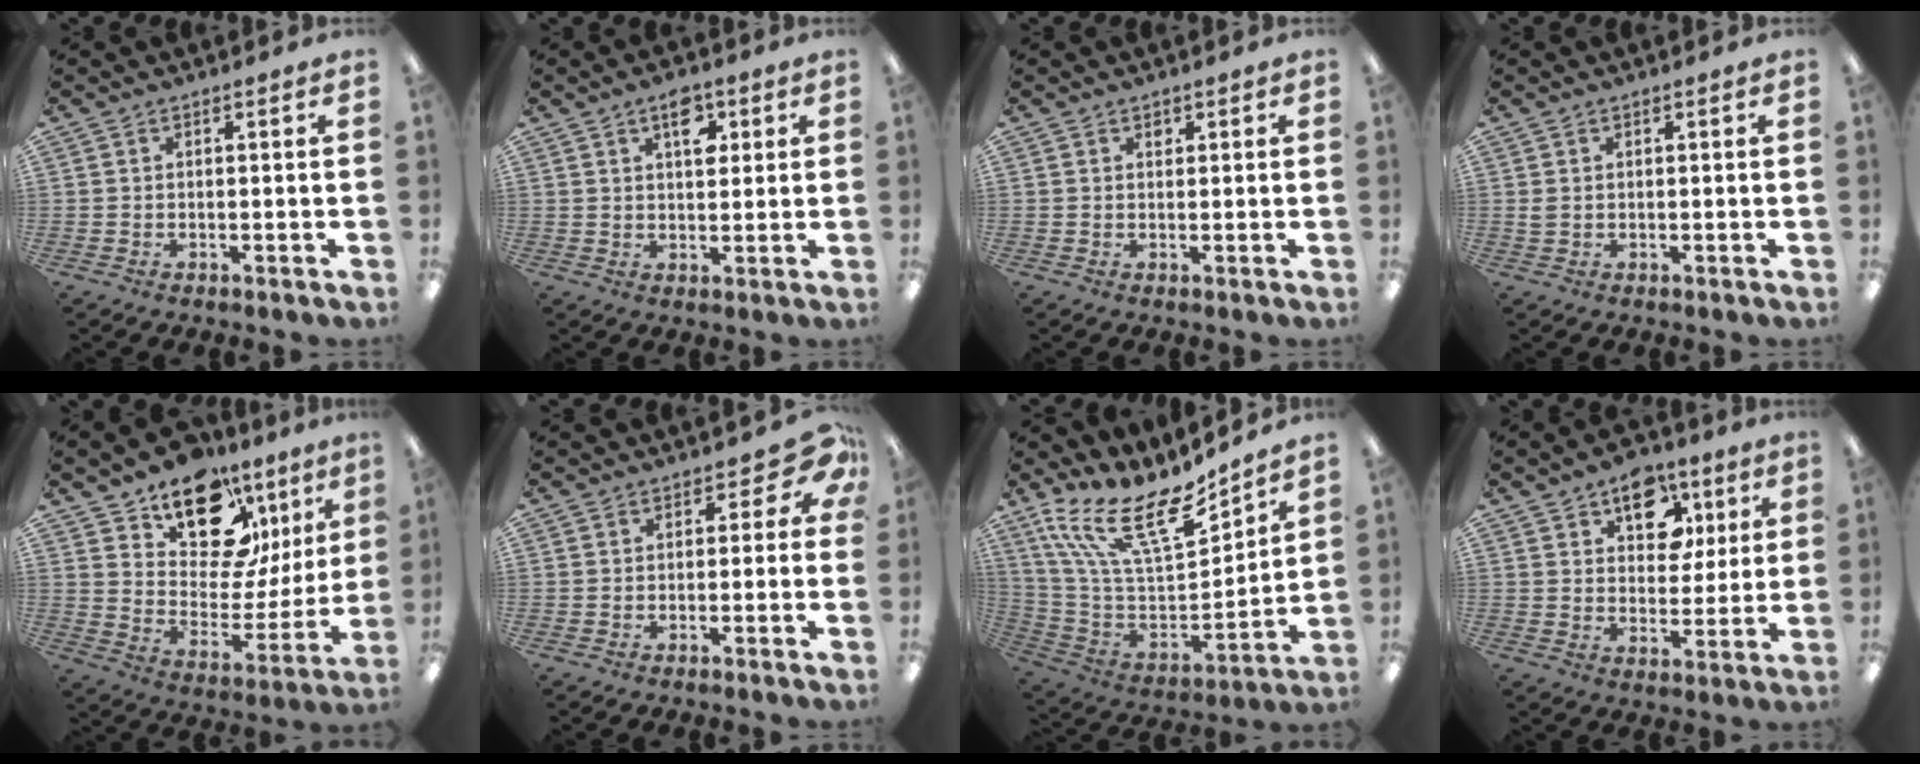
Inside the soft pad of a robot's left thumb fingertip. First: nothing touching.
{"total": 7.1, "force": [3.3, 4.0, 4.8], "torque": [-0.046, -0.013, 0.050]}
{"total": 1.3, "force": [0.9, 0.9, 0.3], "torque": [0.008, -0.004, 0.012]}
{"total": 1.3, "force": [0.4, 1.0, 0.7], "torque": [-0.015, 0.004, 0.007]}
{"total": 17.8, "force": [12.3, 9.9, 8.3], "torque": [-0.126, -0.087, 0.220]}
{"total": 5.3, "force": [1.8, 3.4, 3.6], "torque": [-0.039, -0.010, 0.029]}
{"total": 20.5, "force": [13.9, 7.8, 12.9], "torque": [-0.242, -0.099, 0.246]}
{"total": 12.5, "force": [6.7, 8.7, 6.0], "torque": [-0.072, -0.026, 0.118]}